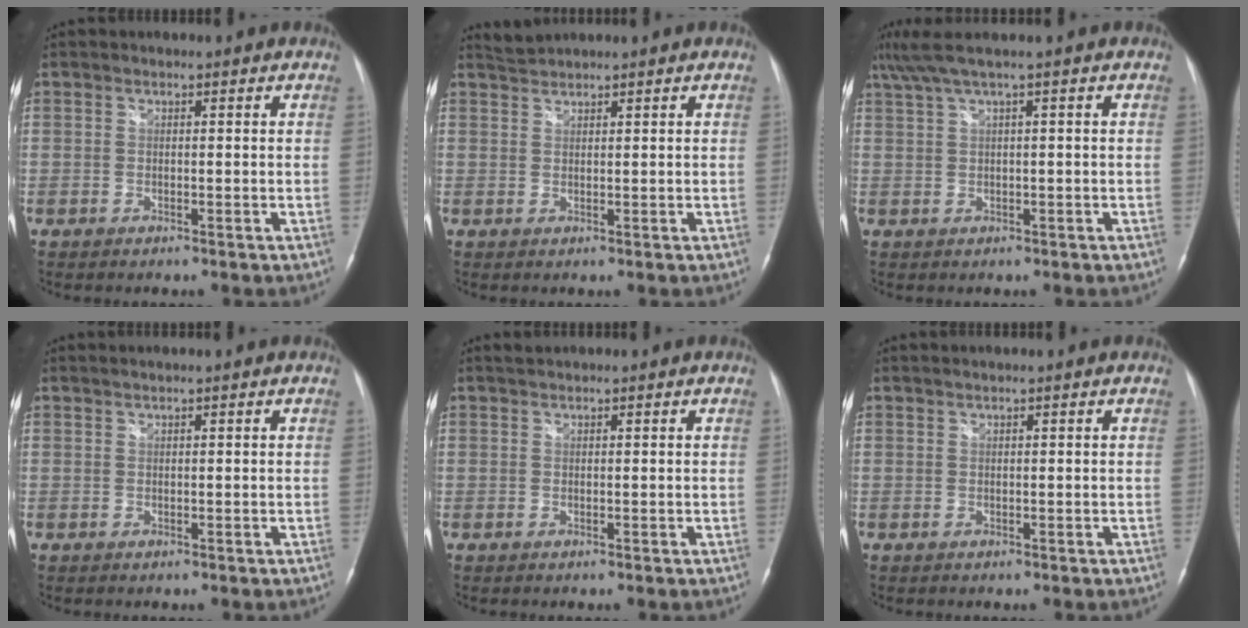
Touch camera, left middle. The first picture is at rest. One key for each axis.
{"total": 1.8, "fx": 1.7, "fy": -0.5, "fz": -0.4, "tx": -0.002, "ty": 0.005, "tz": 0.042}
{"total": 4.3, "fx": 2.7, "fy": -0.8, "fz": 3.3, "tx": -0.083, "ty": 0.024, "tz": 0.058}
{"total": 0.8, "fx": 0.7, "fy": -0.2, "fz": 0.4, "tx": -0.011, "ty": 0.005, "tz": 0.018}
{"total": 0.7, "fx": 0.7, "fy": 0.0, "fz": 0.1, "tx": -0.010, "ty": 0.009, "tz": 0.017}
{"total": 0.6, "fx": 0.5, "fy": -0.2, "fz": 0.3, "tx": -0.009, "ty": 0.005, "tz": 0.014}